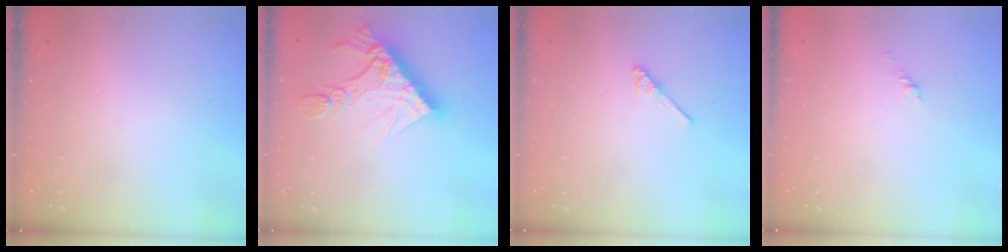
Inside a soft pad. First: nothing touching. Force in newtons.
{"total": 16.2, "press": 16.2, "slide": 1.5}
{"total": 3.0, "press": 2.9, "slide": 0.5}
{"total": 1.5, "press": 1.4, "slide": 0.5}